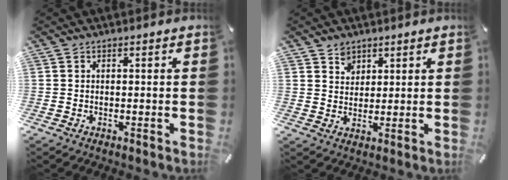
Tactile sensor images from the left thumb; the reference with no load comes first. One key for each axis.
{"total": 4.2, "fx": 2.5, "fy": 3.4, "fz": 0.2, "tx": 0.002, "ty": -0.007, "tz": 0.045}